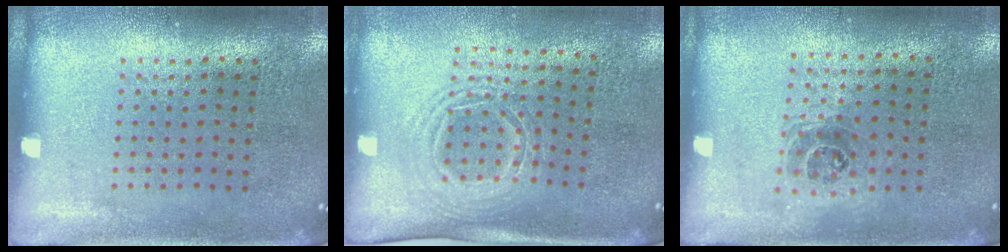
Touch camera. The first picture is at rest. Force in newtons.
{"total": 1.6, "press": 1.3, "slide": 1.0}
{"total": 1.0, "press": 0.9, "slide": 0.4}